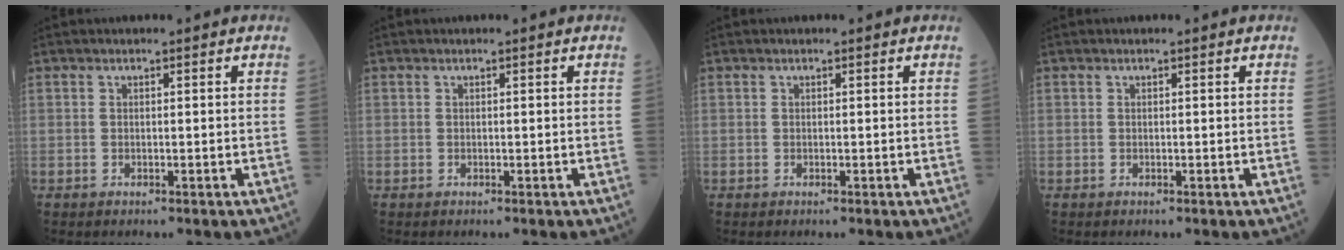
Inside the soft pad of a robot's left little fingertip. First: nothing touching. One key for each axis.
{"total": 0.0}
{"total": 0.0}
{"total": 0.0}